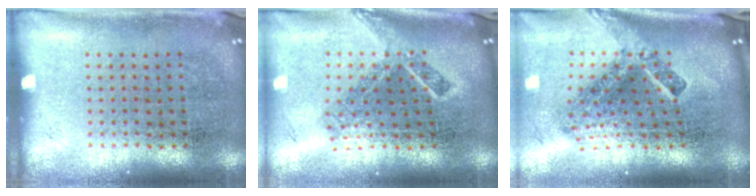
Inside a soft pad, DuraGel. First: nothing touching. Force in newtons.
{"total": 2.1, "press": 1.4, "slide": 1.5}
{"total": 2.9, "press": 1.8, "slide": 2.3}